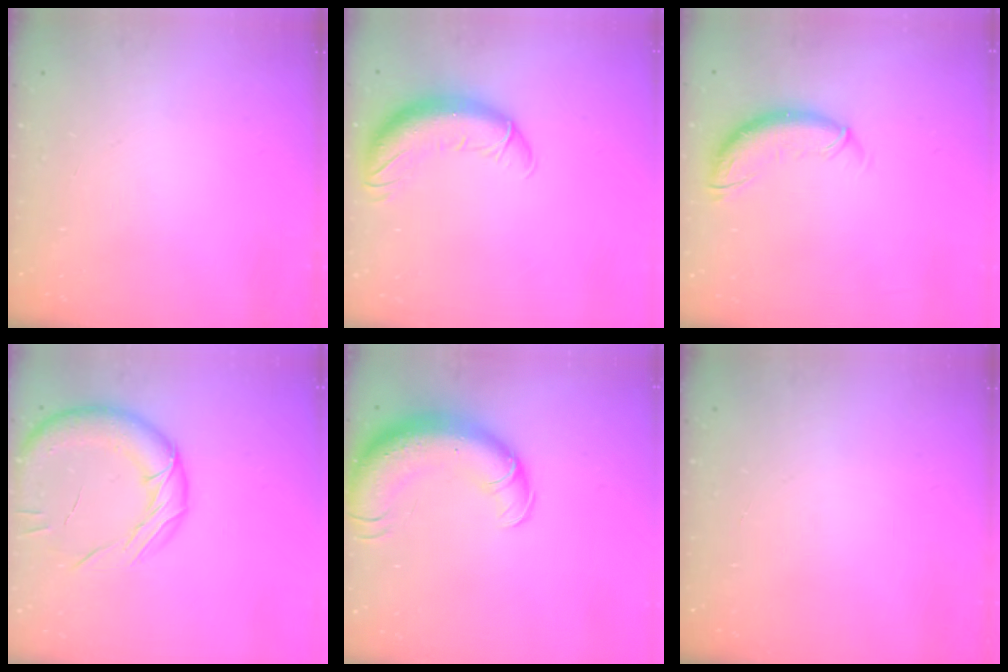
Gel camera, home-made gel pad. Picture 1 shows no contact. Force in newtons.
{"total": 12.8, "press": 12.4, "slide": 3.1}
{"total": 10.3, "press": 10.3, "slide": 1.2}
{"total": 15.2, "press": 15.1, "slide": 1.7}
{"total": 16.2, "press": 15.7, "slide": 3.9}
{"total": 0.0}